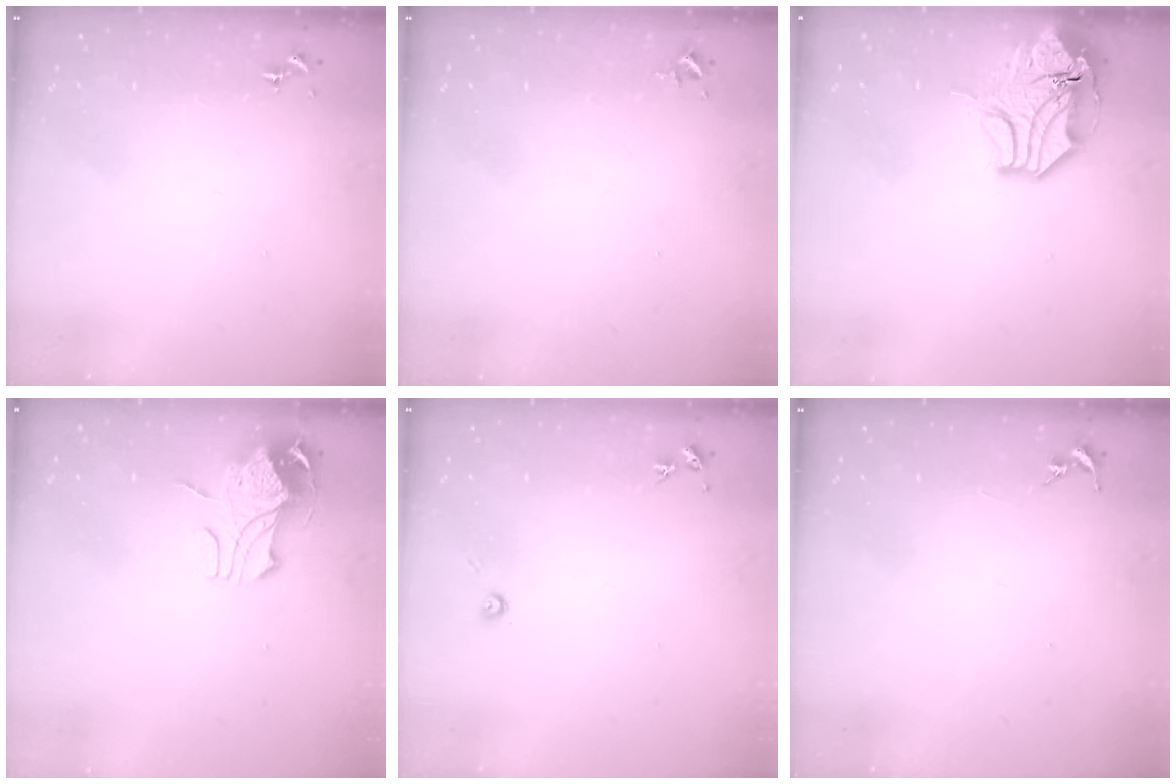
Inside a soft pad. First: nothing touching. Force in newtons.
{"total": 2.4, "press": 2.4, "slide": 0.3}
{"total": 15.1, "press": 14.9, "slide": 2.5}
{"total": 10.0, "press": 9.9, "slide": 0.6}
{"total": 3.5, "press": 3.5, "slide": 0.2}
{"total": 0.0}